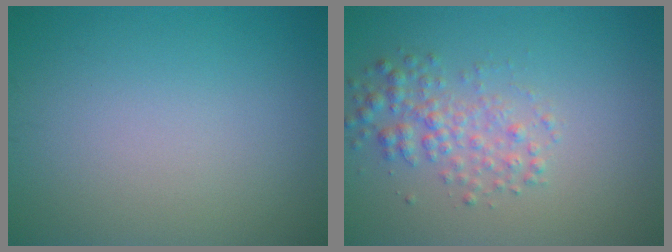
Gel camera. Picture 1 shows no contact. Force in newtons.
{"total": 2.7, "press": 2.7, "slide": 0.0}